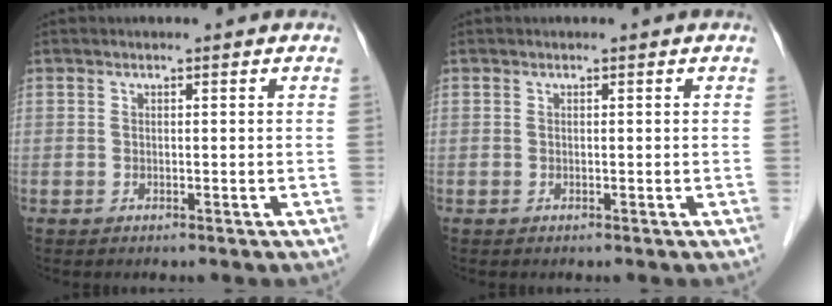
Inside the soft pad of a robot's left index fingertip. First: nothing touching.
{"total": 0.0}